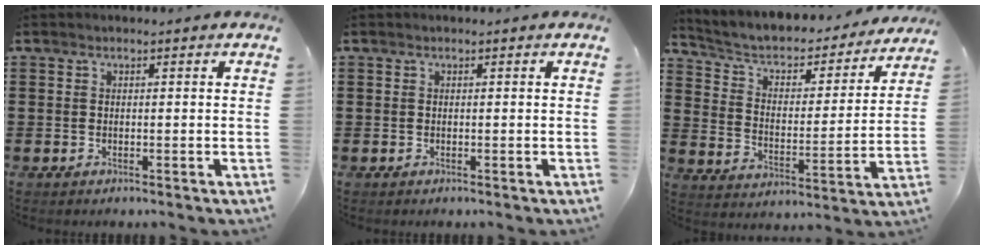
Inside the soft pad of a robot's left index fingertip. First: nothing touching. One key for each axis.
{"total": 0.0}
{"total": 4.0, "fx": 2.8, "fy": 2.2, "fz": 1.9, "tx": -0.057, "ty": -0.021, "tz": 0.037}